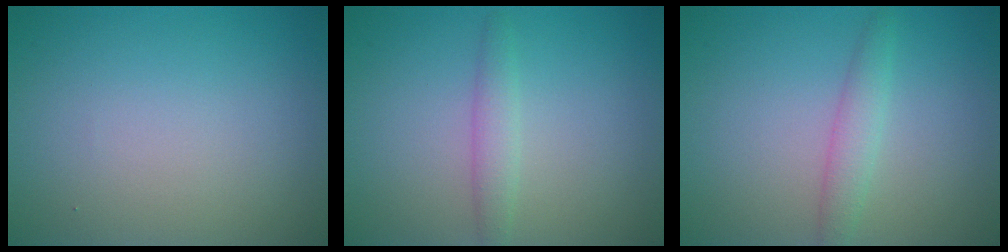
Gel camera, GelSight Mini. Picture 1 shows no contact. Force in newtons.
{"total": 1.8, "press": 1.8, "slide": 0.1}
{"total": 2.0, "press": 2.0, "slide": 0.0}